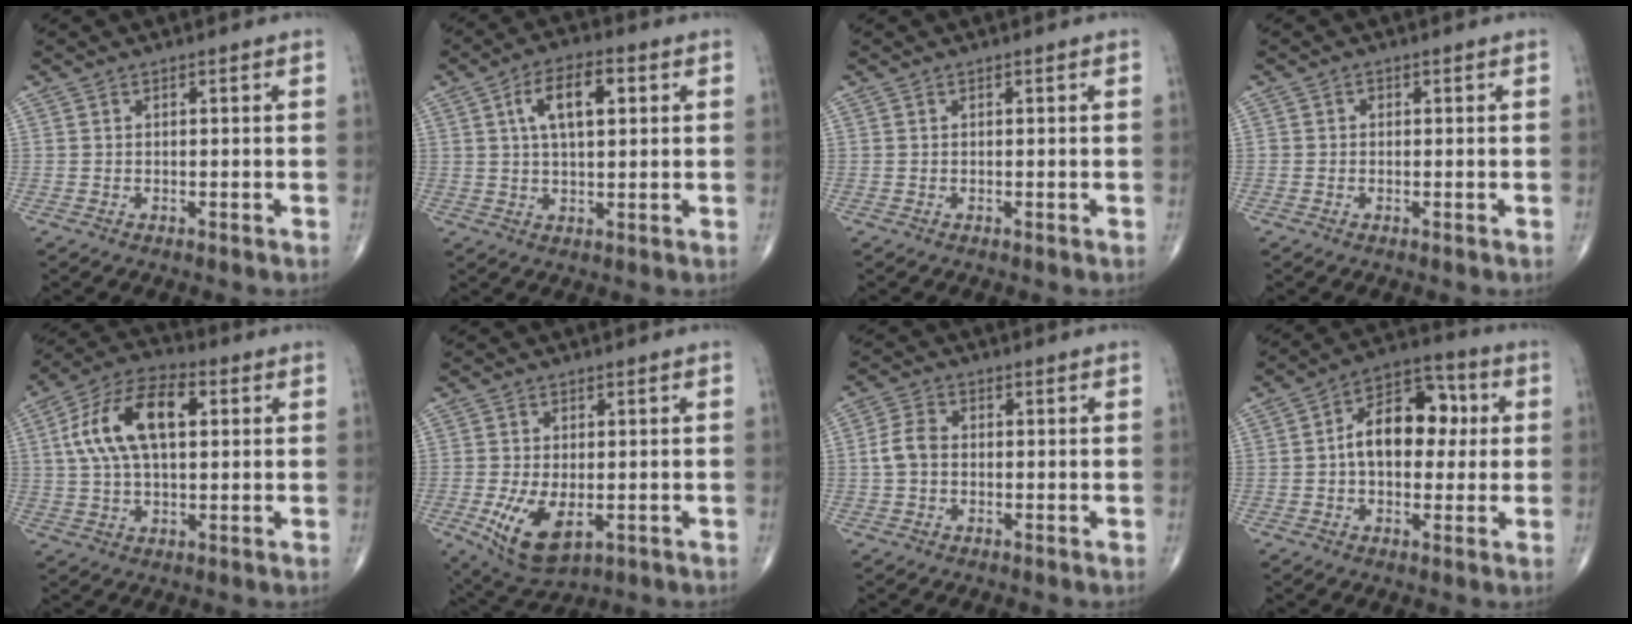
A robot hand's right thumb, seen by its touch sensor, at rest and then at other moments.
{"total": 9.2, "force": [2.6, 4.2, 7.7], "torque": [-0.126, 0.009, 0.040]}
{"total": 0.0}
{"total": 0.6, "force": [0.0, 0.6, 0.2], "torque": [0.004, 0.003, -0.003]}
{"total": 15.2, "force": [3.3, 7.9, 12.5], "torque": [-0.237, 0.027, 0.054]}
{"total": 9.5, "force": [-2.4, 4.9, 7.7], "torque": [-0.140, -0.015, -0.030]}
{"total": 4.3, "force": [-0.3, 3.1, 3.0], "torque": [-0.063, 0.014, -0.011]}
{"total": 13.6, "force": [1.1, 8.6, 10.5], "torque": [-0.129, 0.032, 0.006]}